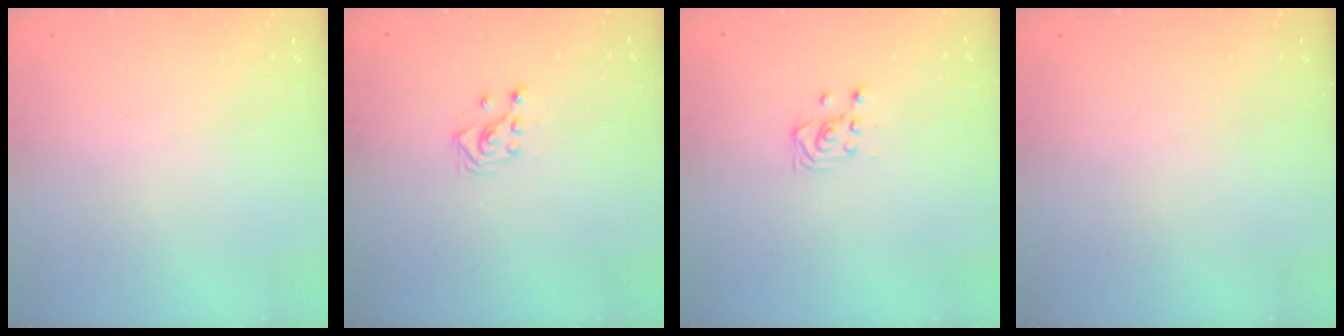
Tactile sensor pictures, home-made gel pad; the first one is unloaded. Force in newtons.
{"total": 3.0, "press": 2.8, "slide": 1.0}
{"total": 3.6, "press": 3.5, "slide": 1.2}
{"total": 0.0}